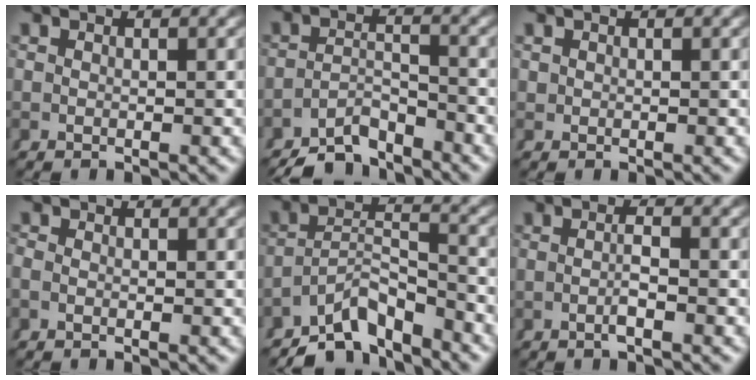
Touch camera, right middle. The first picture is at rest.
{"total": 5.7, "force": [-5.2, 1.3, 1.8], "torque": [-0.006, -0.008, -0.085]}
{"total": 0.0}
{"total": 0.7, "force": [-0.4, 0.4, 0.4], "torque": [-0.008, -0.001, -0.010]}
{"total": 7.6, "force": [-5.9, 3.0, 3.7], "torque": [-0.046, -0.016, -0.091]}
{"total": 1.8, "force": [-0.8, 0.0, 1.7], "torque": [-0.023, 0.001, -0.016]}